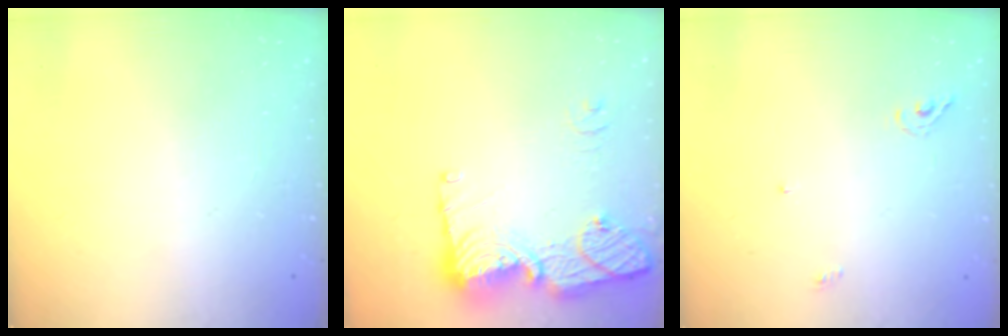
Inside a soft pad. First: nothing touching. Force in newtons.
{"total": 15.6, "press": 15.6, "slide": 1.3}
{"total": 4.3, "press": 4.3, "slide": 0.1}